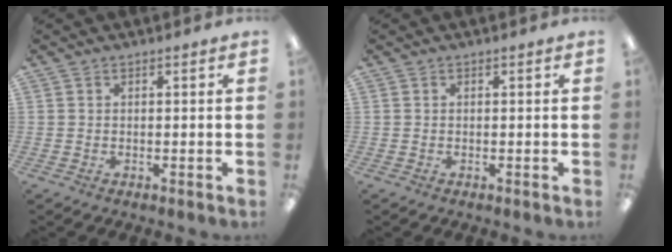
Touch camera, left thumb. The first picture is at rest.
{"total": 0.0}